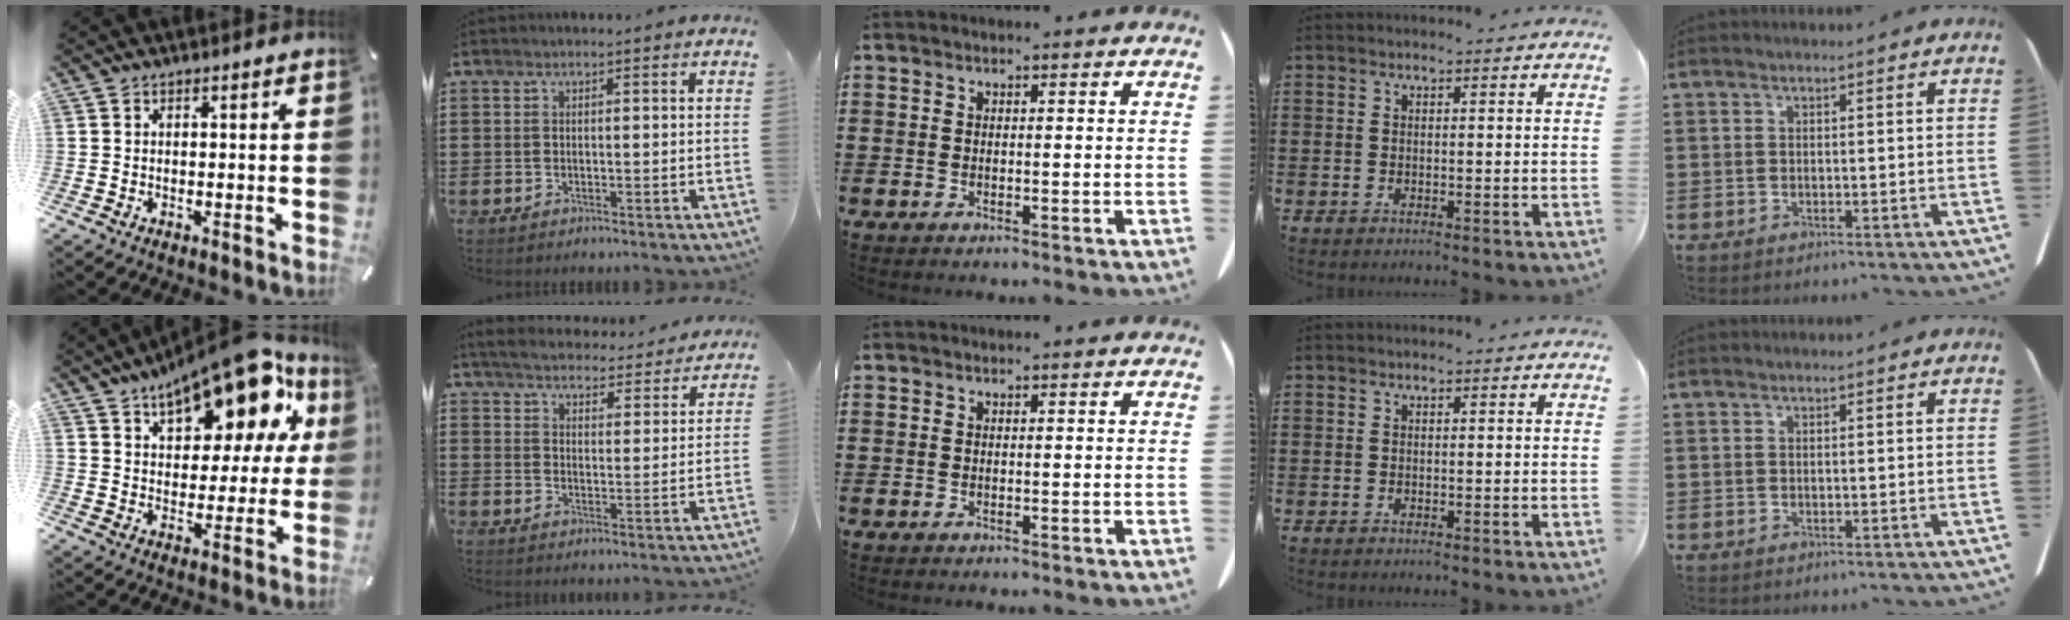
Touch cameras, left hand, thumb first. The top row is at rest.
{"thumb": {"total": 20.0, "force": [13.7, 8.8, 11.7], "torque": [-0.181, -0.086, 0.229]}, "index": {"total": 5.0, "force": [4.9, 0.1, 0.8], "torque": [-0.040, -0.035, 0.082]}}